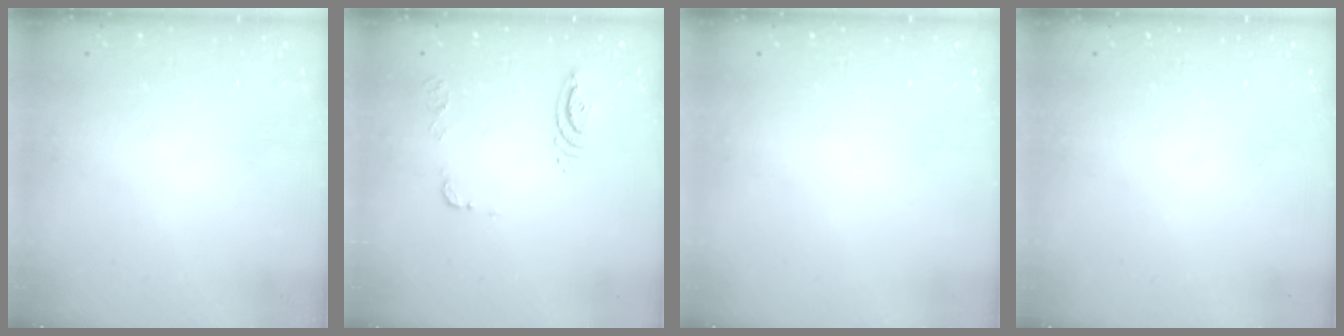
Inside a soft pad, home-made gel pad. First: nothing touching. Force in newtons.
{"total": 9.4, "press": 9.4, "slide": 1.1}
{"total": 0.0}
{"total": 0.0}